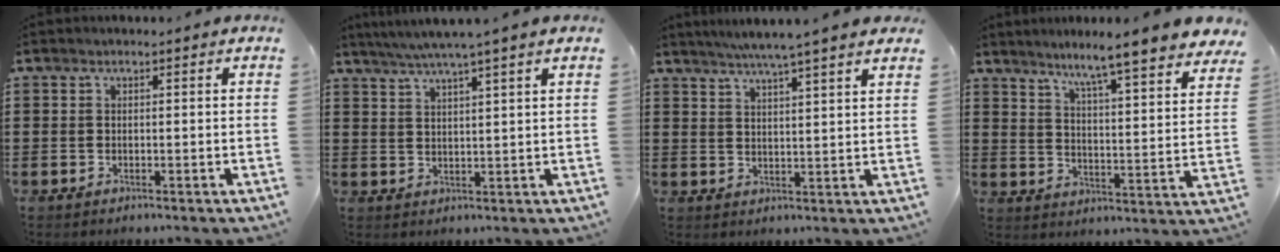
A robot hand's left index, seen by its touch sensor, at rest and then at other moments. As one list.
[{"total": 4.1, "force": [3.3, -0.7, 2.3], "torque": [-0.053, -0.013, 0.057]}, {"total": 4.8, "force": [4.2, -0.9, 2.2], "torque": [-0.055, -0.017, 0.073]}, {"total": 7.0, "force": [6.1, -1.1, 3.2], "torque": [-0.079, -0.050, 0.095]}]